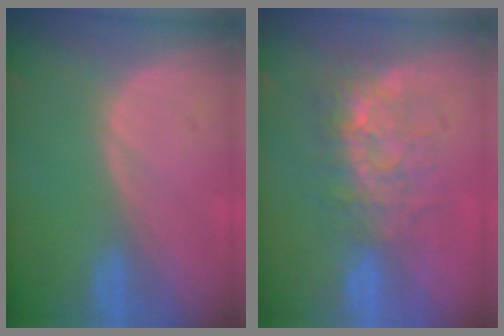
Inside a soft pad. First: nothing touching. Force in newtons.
{"total": 8.8, "press": 7.5, "slide": 4.5}